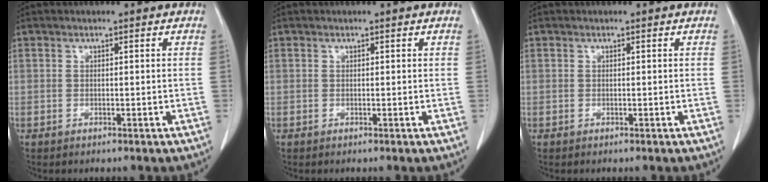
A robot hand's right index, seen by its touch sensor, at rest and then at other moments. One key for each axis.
{"total": 0.0}
{"total": 0.0}